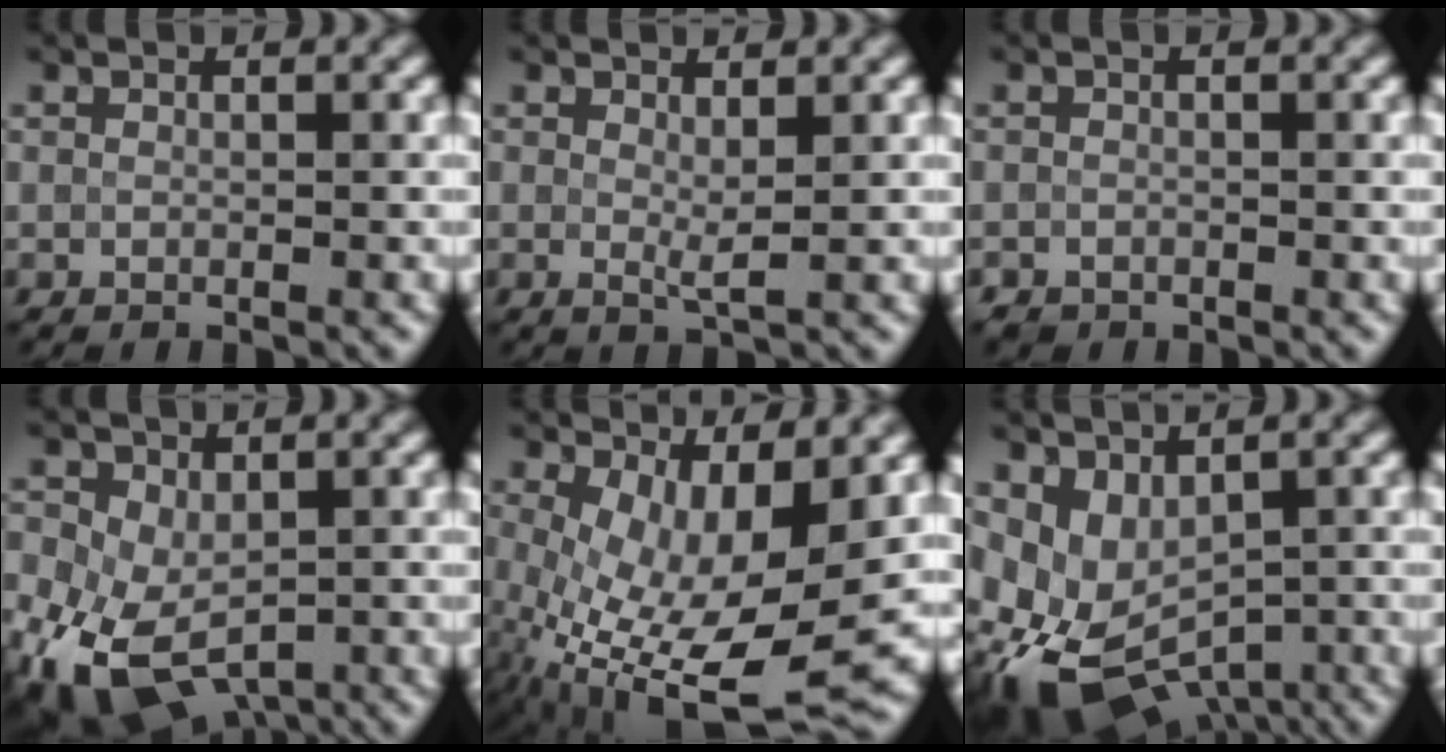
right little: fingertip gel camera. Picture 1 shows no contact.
{"total": 1.4, "force": [0.4, 0.2, 1.4], "torque": [-0.025, -0.006, 0.008]}
{"total": 0.8, "force": [-0.6, 0.6, 0.0], "torque": [0.004, -0.006, -0.011]}
{"total": 11.3, "force": [-4.1, 7.4, 7.5], "torque": [-0.152, -0.043, -0.059]}
{"total": 12.7, "force": [-2.4, 5.3, 11.3], "torque": [-0.201, -0.030, -0.027]}
{"total": 9.2, "force": [-3.3, 6.1, 6.0], "torque": [-0.110, -0.030, -0.039]}